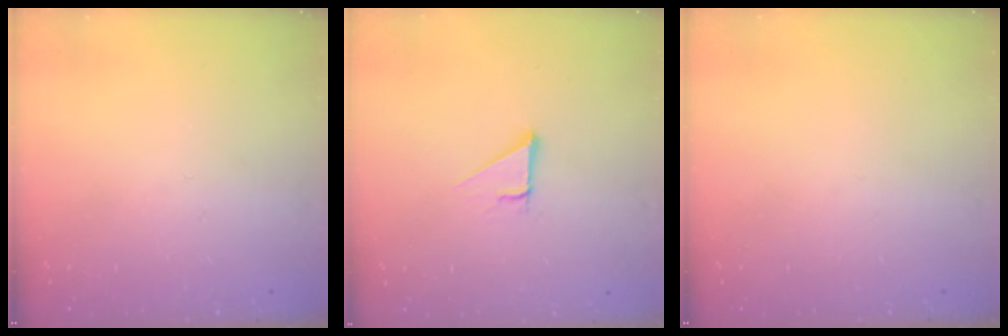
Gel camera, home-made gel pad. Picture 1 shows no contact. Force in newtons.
{"total": 2.9, "press": 2.9, "slide": 0.1}
{"total": 0.0}